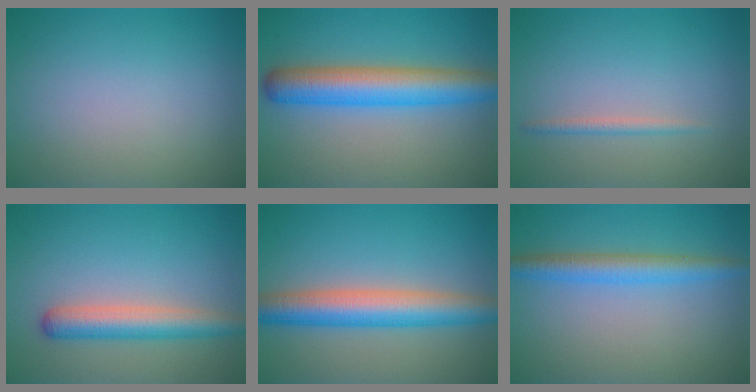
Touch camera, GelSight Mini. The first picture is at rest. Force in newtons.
{"total": 6.9, "press": 6.8, "slide": 0.1}
{"total": 1.1, "press": 1.1, "slide": 0.0}
{"total": 4.1, "press": 4.1, "slide": 0.1}
{"total": 6.4, "press": 6.4, "slide": 0.2}
{"total": 3.5, "press": 3.5, "slide": 0.1}